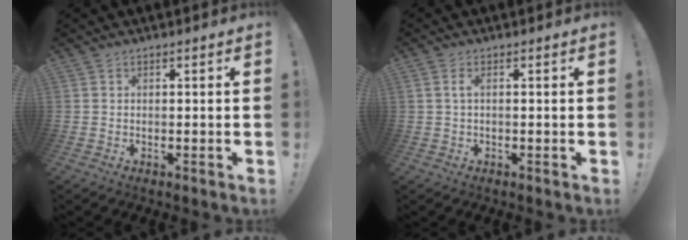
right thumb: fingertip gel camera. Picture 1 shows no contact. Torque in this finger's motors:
{"motor_torque": [-0.39, 0.02, 0.09, 0.05, 0.07]}